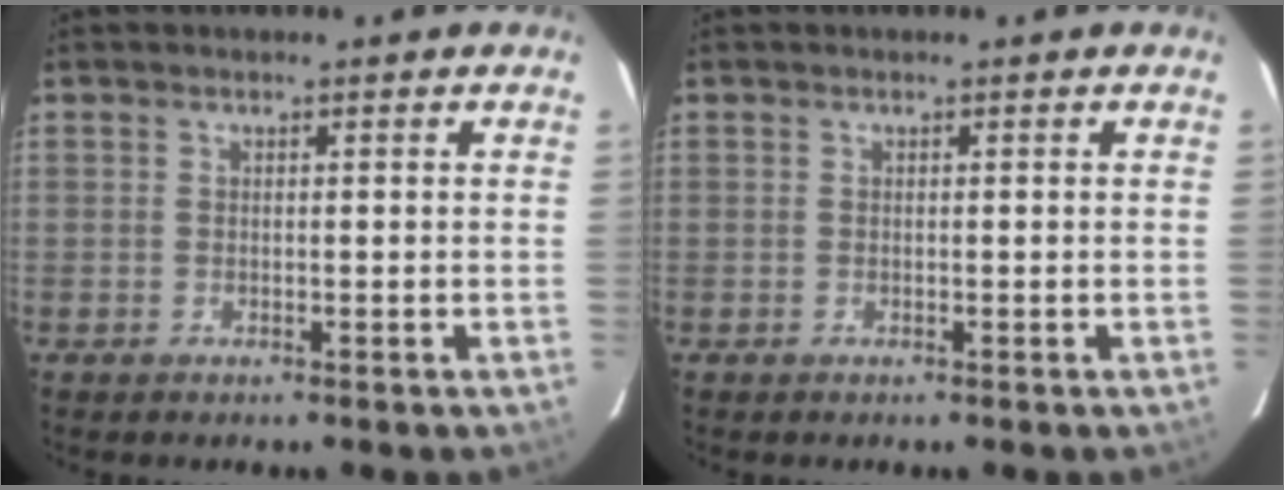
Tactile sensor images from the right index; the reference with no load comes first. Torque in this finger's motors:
{"motor_torque": [0.00, 0.00, 0.01, 0.00]}